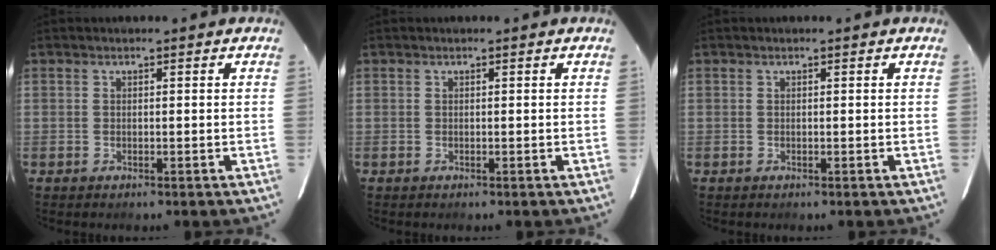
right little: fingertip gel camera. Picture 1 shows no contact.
{"total": 0.0}
{"total": 0.0}